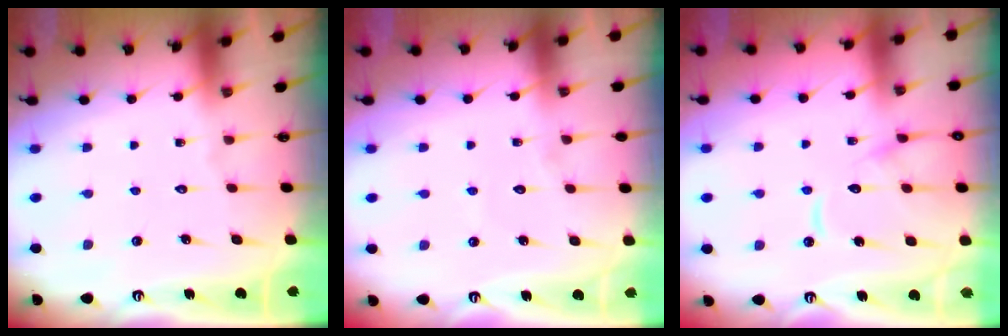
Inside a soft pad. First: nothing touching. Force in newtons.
{"total": 2.6, "press": 2.5, "slide": 0.2}
{"total": 12.3, "press": 12.2, "slide": 1.3}